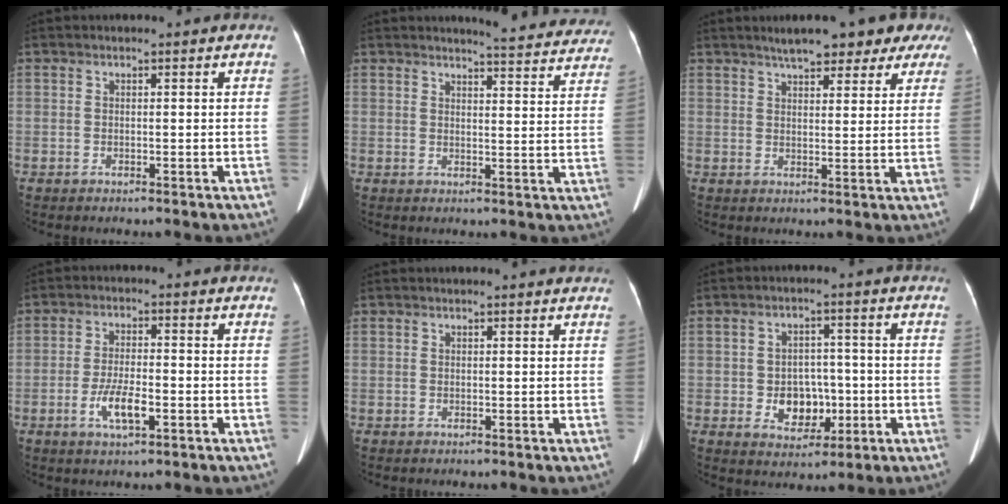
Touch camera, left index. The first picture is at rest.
{"total": 13.5, "force": [13.1, 1.6, 2.8], "torque": [-0.014, -0.051, 0.125]}
{"total": 11.3, "force": [8.8, 3.6, 6.2], "torque": [-0.067, 0.024, 0.102]}
{"total": 5.4, "force": [-2.1, 1.4, 4.7], "torque": [-0.099, -0.003, -0.035]}
{"total": 2.4, "force": [2.3, -0.2, 0.6], "torque": [-0.011, 0.006, 0.020]}
{"total": 6.4, "force": [-1.3, 4.8, 4.1], "torque": [-0.066, 0.010, -0.011]}